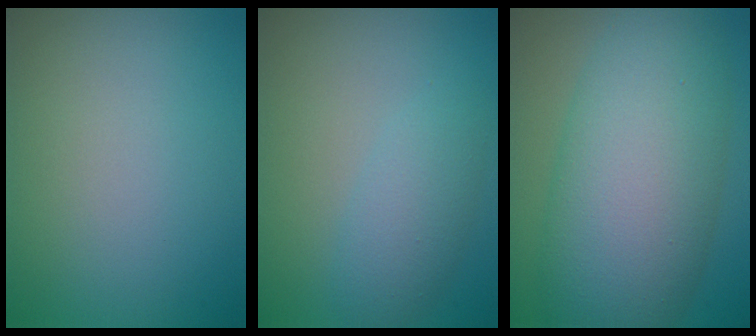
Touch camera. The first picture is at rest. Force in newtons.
{"total": 2.8, "press": 2.8, "slide": 0.1}
{"total": 11.0, "press": 11.0, "slide": 0.0}